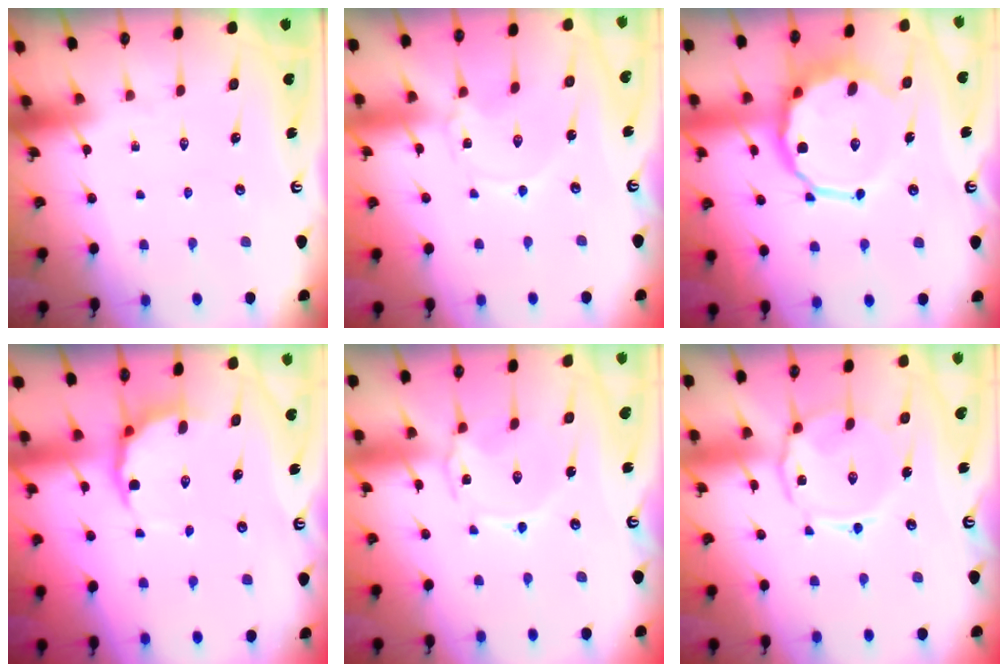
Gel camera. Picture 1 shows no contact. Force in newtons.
{"total": 0.0}
{"total": 12.4, "press": 11.9, "slide": 3.5}
{"total": 6.0, "press": 5.5, "slide": 2.4}
{"total": 1.2, "press": 1.2, "slide": 0.2}
{"total": 7.2, "press": 7.2, "slide": 0.6}